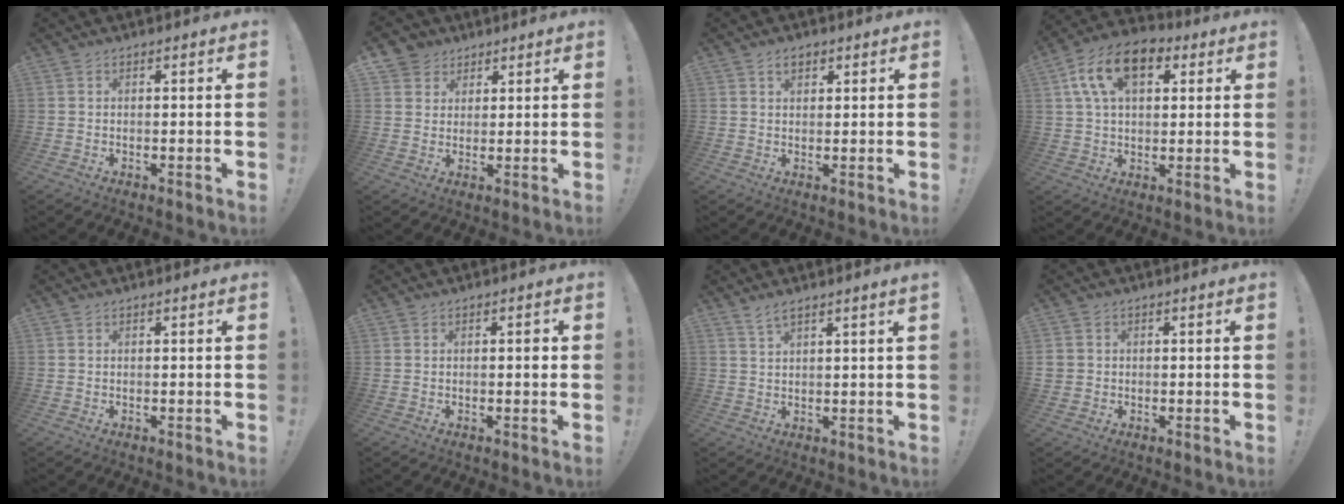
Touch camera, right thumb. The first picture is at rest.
{"total": 5.1, "force": [3.0, 4.1, 0.3], "torque": [-0.007, -0.018, 0.059]}
{"total": 3.1, "force": [1.6, 1.9, 1.8], "torque": [-0.023, 0.001, 0.026]}
{"total": 15.5, "force": [6.3, 9.4, 10.6], "torque": [-0.190, -0.007, 0.116]}
{"total": 0.0}
{"total": 1.5, "force": [-0.2, 0.4, 1.4], "torque": [-0.020, 0.004, -0.009]}
{"total": 3.0, "force": [2.3, -0.3, 1.9], "torque": [-0.039, -0.009, 0.040]}
{"total": 2.3, "force": [0.3, 2.3, 0.5], "torque": [-0.004, 0.005, 0.007]}